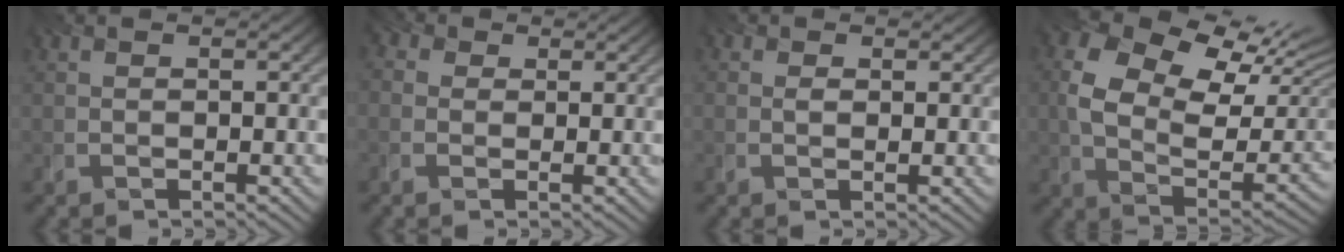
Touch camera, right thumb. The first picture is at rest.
{"total": 2.5, "force": [0.6, 2.3, 0.9], "torque": [-0.034, 0.005, 0.004]}
{"total": 0.7, "force": [0.3, 0.5, 0.5], "torque": [-0.013, -0.003, 0.005]}
{"total": 15.5, "force": [6.0, 9.2, 11.0], "torque": [-0.222, 0.013, 0.111]}